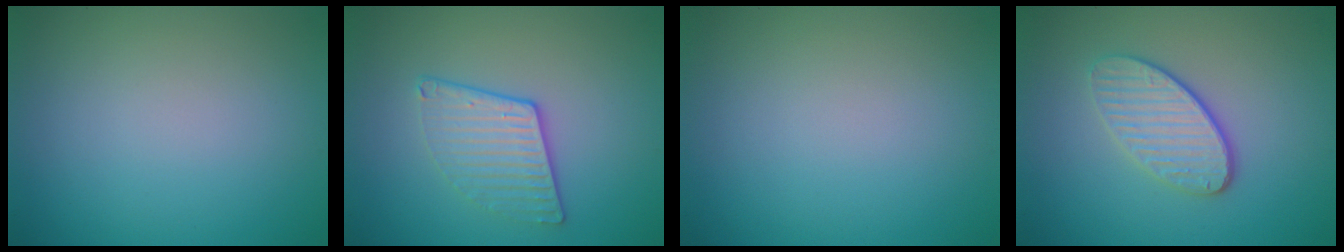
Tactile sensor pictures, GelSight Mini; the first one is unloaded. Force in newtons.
{"total": 2.8, "press": 2.3, "slide": 1.6}
{"total": 0.0}
{"total": 3.6, "press": 3.1, "slide": 1.9}